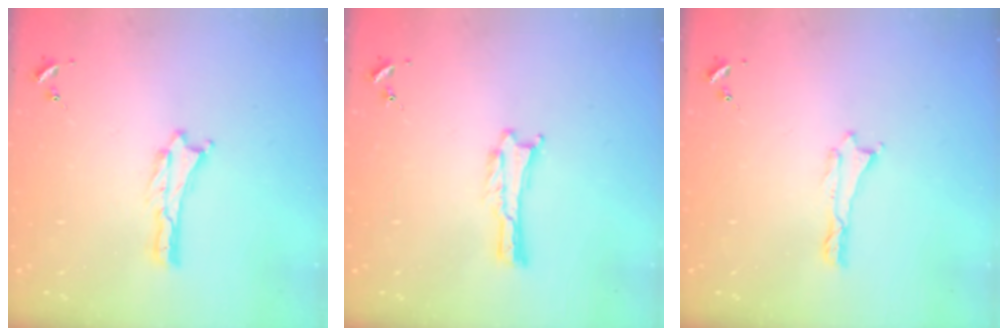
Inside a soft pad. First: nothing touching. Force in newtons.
{"total": 0.0}
{"total": 0.0}